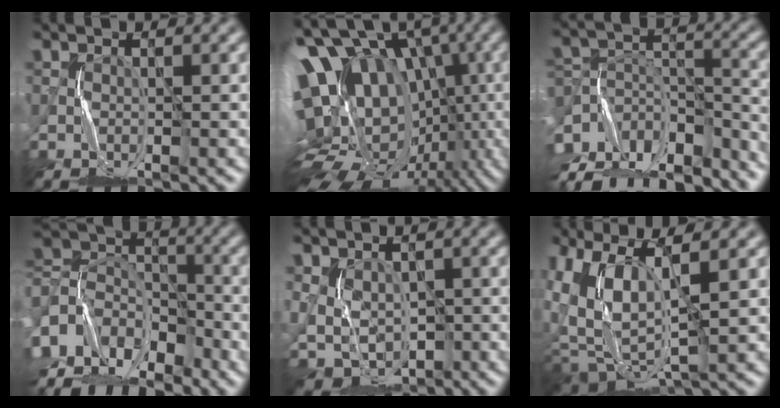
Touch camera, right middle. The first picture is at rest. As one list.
[{"total": 16.8, "force": [-0.1, 12.0, 11.8], "torque": [-0.187, 0.005, 0.036]}, {"total": 12.0, "force": [-10.0, 5.0, 4.6], "torque": [-0.079, 0.022, -0.138]}, {"total": 8.7, "force": [-5.8, 5.7, 3.1], "torque": [-0.067, 0.021, -0.129]}, {"total": 3.9, "force": [-0.2, 3.3, 2.1], "torque": [-0.041, -0.012, 0.007]}, {"total": 8.0, "force": [2.4, 4.1, 6.5], "torque": [-0.139, -0.007, 0.060]}]